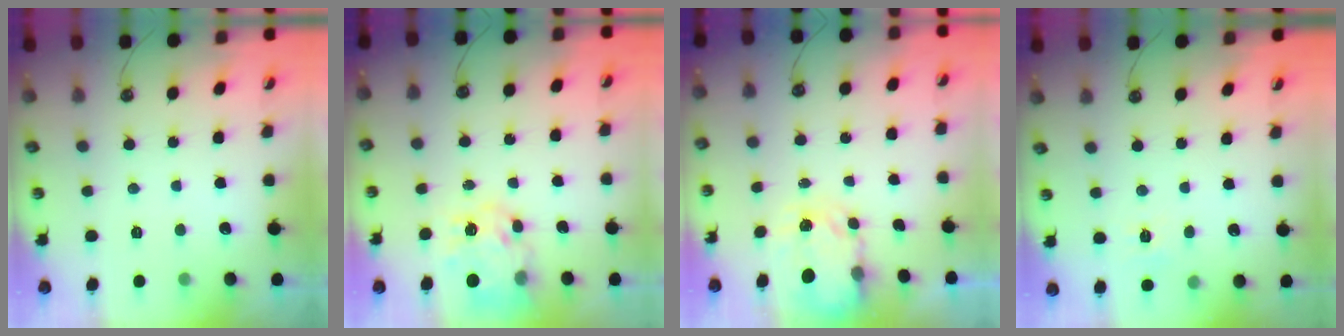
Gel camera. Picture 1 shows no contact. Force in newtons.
{"total": 11.5, "press": 11.5, "slide": 1.1}
{"total": 3.9, "press": 3.9, "slide": 0.3}
{"total": 5.7, "press": 5.7, "slide": 0.7}